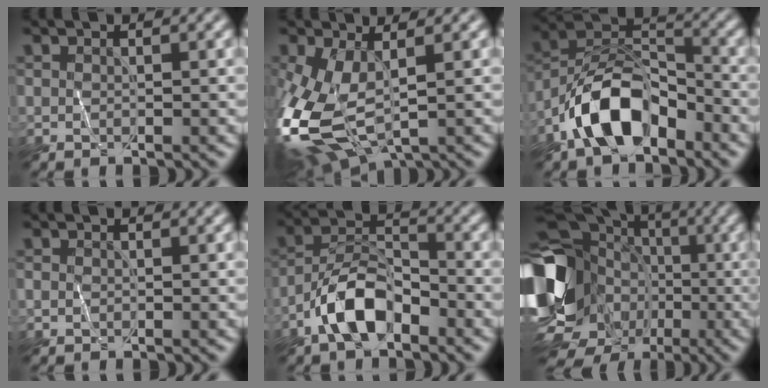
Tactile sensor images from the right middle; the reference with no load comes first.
{"total": 11.9, "force": [-2.3, 6.2, 9.8], "torque": [-0.255, -0.031, -0.032]}
{"total": 8.0, "force": [-4.6, 4.1, 5.2], "torque": [-0.087, 0.013, -0.092]}
{"total": 1.1, "force": [-0.1, 0.9, 0.6], "torque": [-0.013, -0.002, -0.004]}
{"total": 5.9, "force": [-3.4, 2.7, 4.0], "torque": [-0.069, 0.011, -0.069]}
{"total": 19.7, "force": [-4.0, 16.5, 10.0], "torque": [-0.200, -0.014, -0.088]}